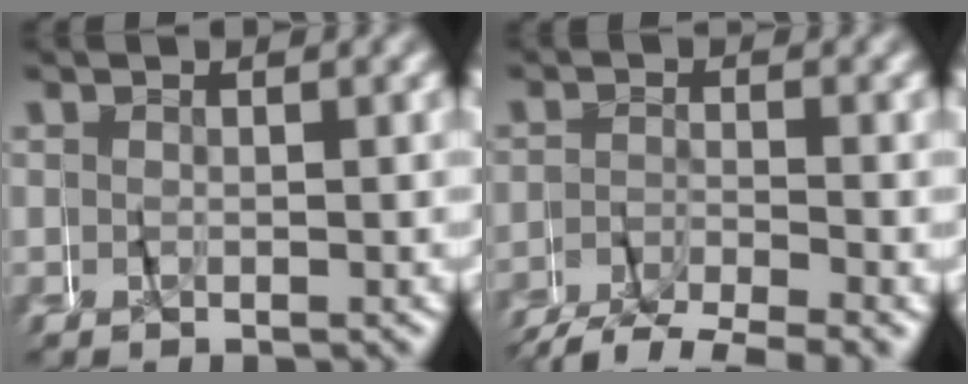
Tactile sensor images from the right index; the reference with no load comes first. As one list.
[{"total": 3.7, "force": [-3.3, 1.2, 1.3], "torque": [-0.023, 0.000, -0.061]}]